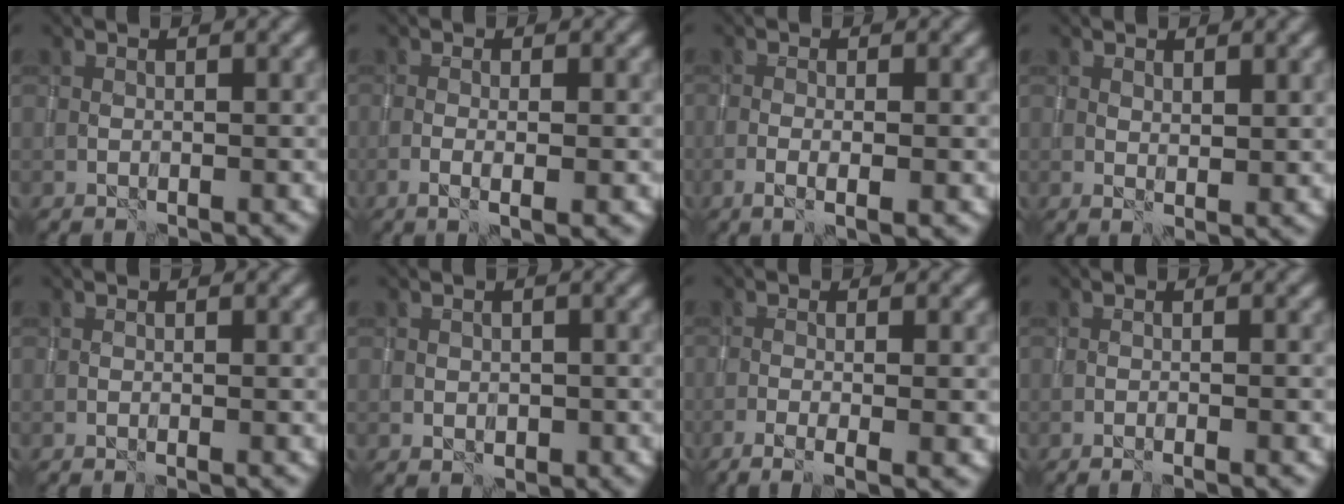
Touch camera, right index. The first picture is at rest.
{"total": 2.7, "force": [-0.7, 0.7, 2.5], "torque": [-0.042, -0.003, -0.015]}
{"total": 3.1, "force": [-0.9, 0.8, 2.8], "torque": [-0.048, -0.003, -0.019]}
{"total": 1.5, "force": [0.6, 0.6, 1.2], "torque": [-0.020, -0.006, 0.015]}
{"total": 0.7, "force": [-0.2, 0.1, 0.7], "torque": [-0.009, -0.003, -0.005]}
{"total": 1.4, "force": [-0.3, 1.1, 0.9], "torque": [-0.014, -0.005, -0.002]}
{"total": 4.9, "force": [-1.6, 1.5, 4.4], "torque": [-0.062, -0.004, -0.029]}
{"total": 2.5, "force": [-0.9, 0.8, 2.2], "torque": [-0.019, 0.009, -0.019]}